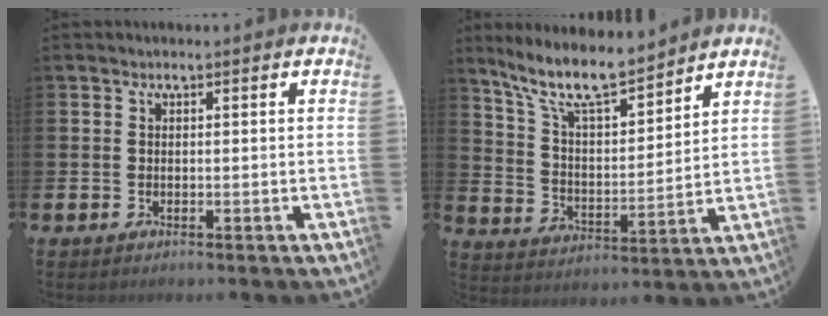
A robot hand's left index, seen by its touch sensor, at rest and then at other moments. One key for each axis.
{"total": 10.7, "fx": 9.3, "fy": 2.0, "fz": 4.8, "tx": -0.121, "ty": -0.048, "tz": 0.166}